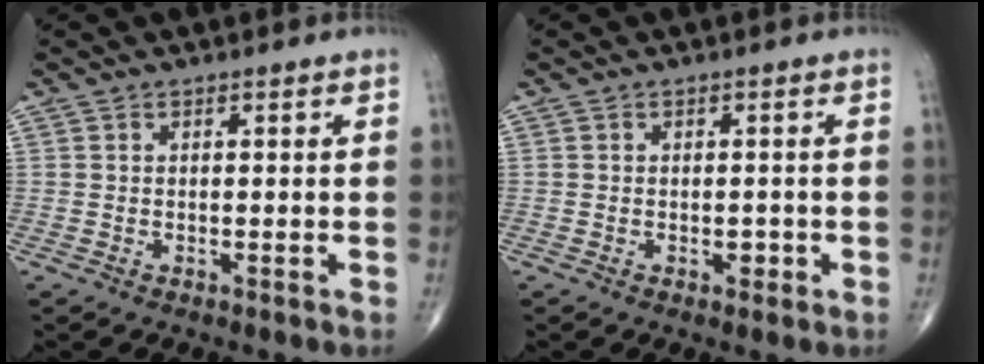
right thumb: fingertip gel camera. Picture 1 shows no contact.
{"total": 1.6, "force": [-0.5, 1.1, 1.1], "torque": [-0.007, 0.002, -0.007]}